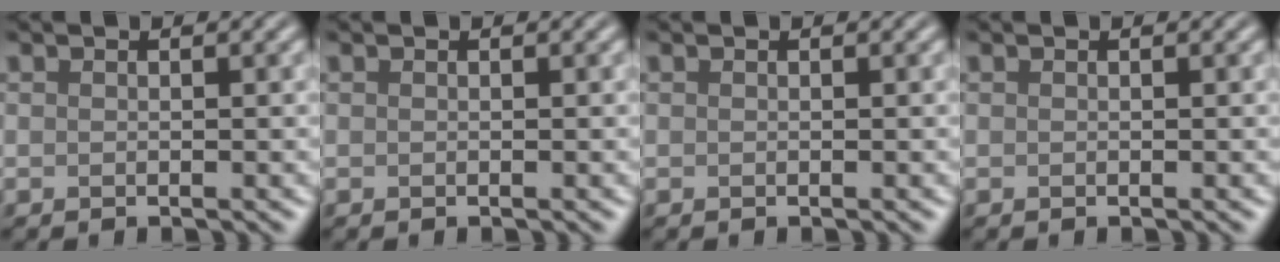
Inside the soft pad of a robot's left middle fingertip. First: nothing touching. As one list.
[{"total": 0.0}, {"total": 0.0}, {"total": 0.0}]